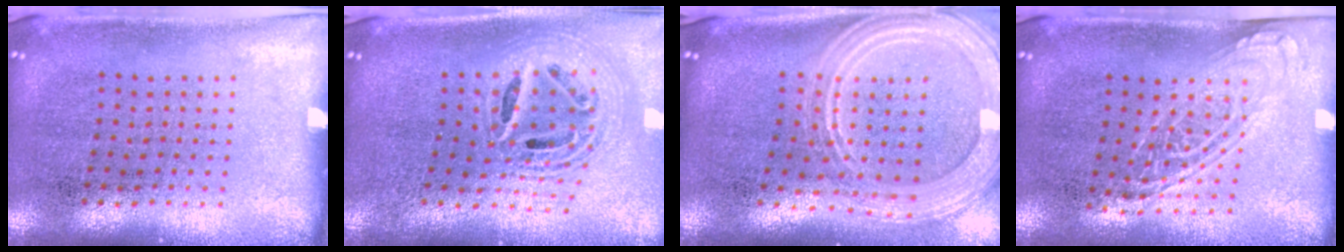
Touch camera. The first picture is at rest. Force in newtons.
{"total": 2.3, "press": 1.8, "slide": 1.6}
{"total": 2.9, "press": 2.3, "slide": 1.7}
{"total": 1.4, "press": 1.2, "slide": 0.8}